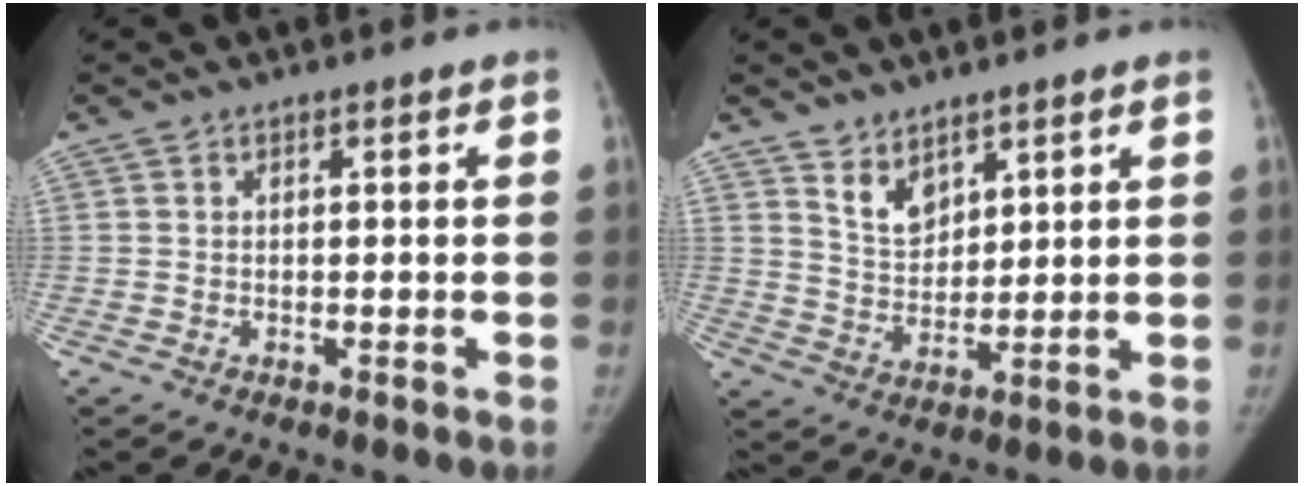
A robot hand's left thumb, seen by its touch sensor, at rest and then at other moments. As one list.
[{"total": 5.5, "force": [3.9, 3.0, 2.4], "torque": [-0.021, -0.036, 0.081]}]